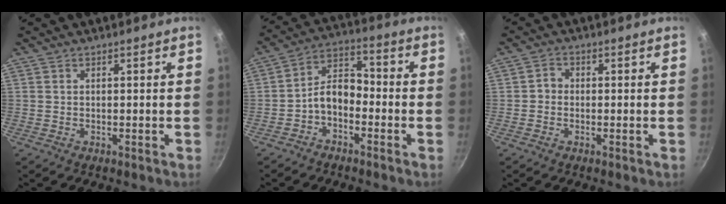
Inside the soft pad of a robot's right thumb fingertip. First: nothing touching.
{"total": 7.7, "force": [-2.6, 5.0, 5.2], "torque": [-0.076, 0.044, -0.062]}
{"total": 2.1, "force": [-0.4, 1.8, 1.0], "torque": [-0.005, 0.007, -0.013]}